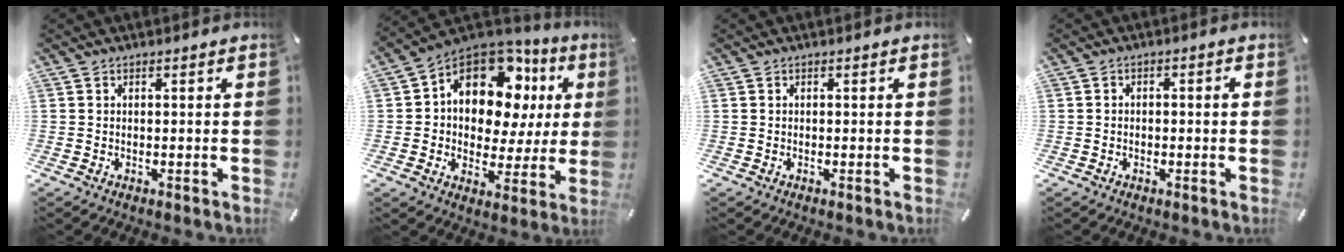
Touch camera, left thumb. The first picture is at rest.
{"total": 14.5, "force": [6.4, 10.3, 8.0], "torque": [-0.125, -0.049, 0.114]}
{"total": 0.0}
{"total": 1.5, "force": [-0.6, 0.7, 1.2], "torque": [-0.022, 0.006, -0.014]}